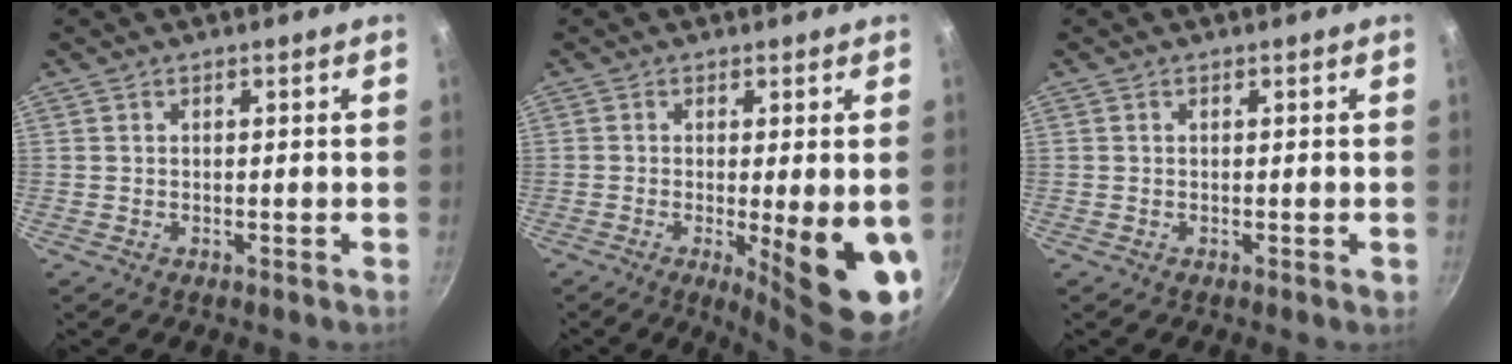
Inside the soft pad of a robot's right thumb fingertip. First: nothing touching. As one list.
[{"total": 13.1, "force": [-2.4, 2.9, 12.5], "torque": [-0.152, -0.014, -0.023]}, {"total": 0.6, "force": [0.0, 0.3, 0.5], "torque": [-0.005, 0.001, 0.001]}]